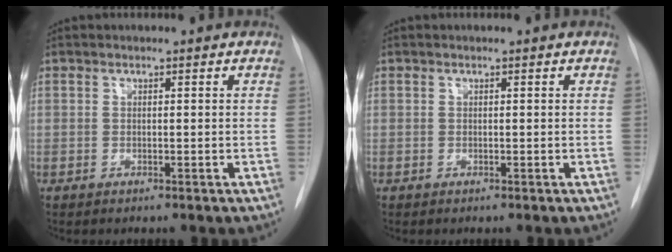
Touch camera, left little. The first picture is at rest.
{"total": 0.0}